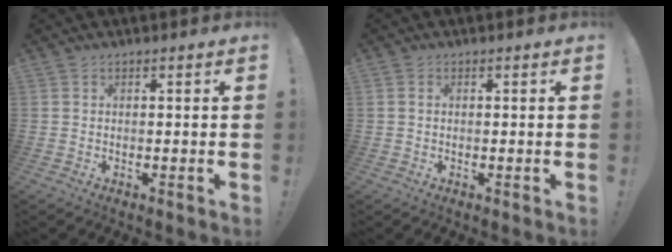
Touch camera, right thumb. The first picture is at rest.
{"total": 0.6, "force": [0.2, 0.5, 0.3], "torque": [-0.009, 0.003, 0.004]}